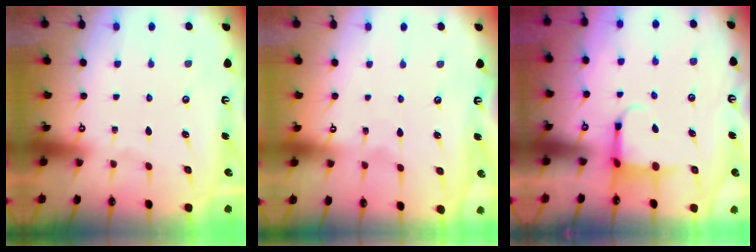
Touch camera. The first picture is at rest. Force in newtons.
{"total": 4.5, "press": 4.4, "slide": 0.5}
{"total": 3.9, "press": 3.8, "slide": 1.0}